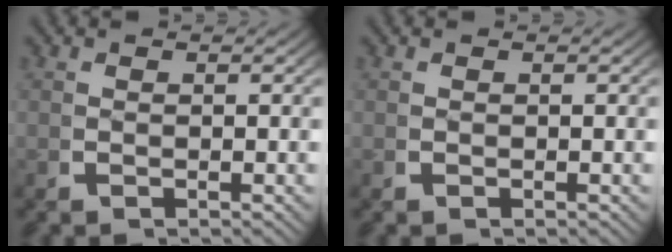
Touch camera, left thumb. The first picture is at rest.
{"total": 0.0}